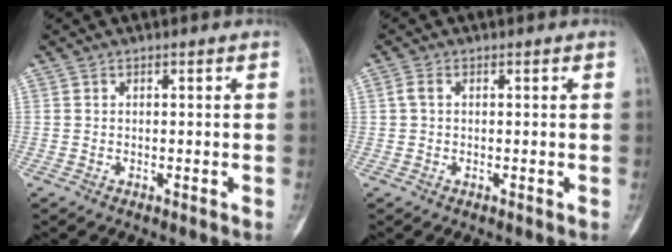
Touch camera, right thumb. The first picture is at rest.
{"total": 1.4, "force": [0.3, 1.0, 1.0], "torque": [-0.024, 0.004, 0.005]}